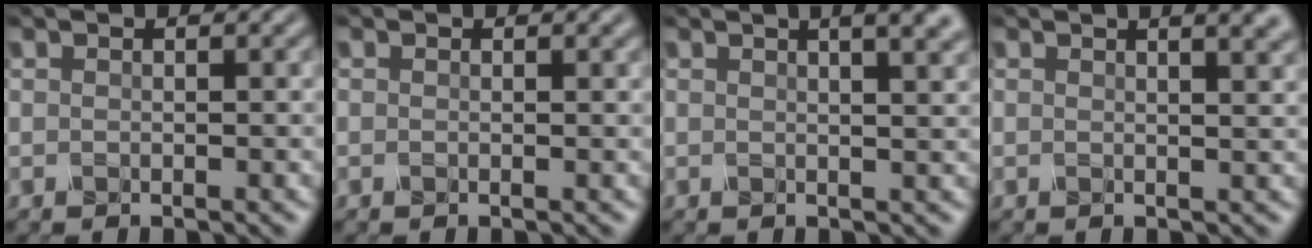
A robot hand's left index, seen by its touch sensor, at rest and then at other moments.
{"total": 0.0}
{"total": 9.0, "force": [4.8, 4.4, 6.2], "torque": [0.004, 0.057, 0.014]}
{"total": 7.8, "force": [4.2, 3.8, 5.3], "torque": [0.003, 0.054, 0.011]}